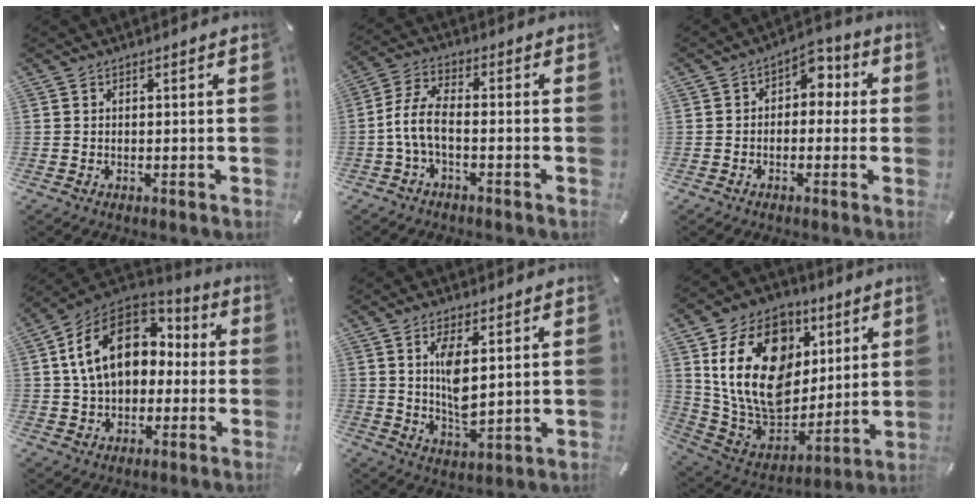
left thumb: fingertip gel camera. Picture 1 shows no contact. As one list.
[{"total": 7.2, "force": [-2.4, 3.1, 6.0], "torque": [-0.140, -0.002, -0.050]}, {"total": 5.1, "force": [0.4, 3.9, 3.2], "torque": [-0.043, -0.001, 0.000]}, {"total": 18.1, "force": [3.1, 13.2, 12.0], "torque": [-0.232, 0.008, 0.054]}, {"total": 7.5, "force": [2.7, 3.3, 6.2], "torque": [-0.134, -0.017, 0.039]}, {"total": 22.6, "force": [6.1, 17.0, 13.6], "torque": [-0.245, -0.027, 0.112]}]